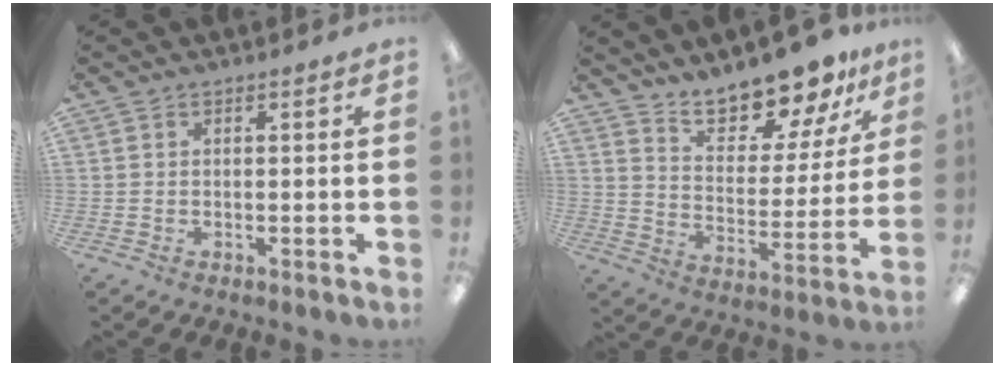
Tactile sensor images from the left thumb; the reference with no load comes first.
{"total": 14.2, "force": [13.1, 3.5, 4.1], "torque": [-0.076, -0.106, 0.237]}